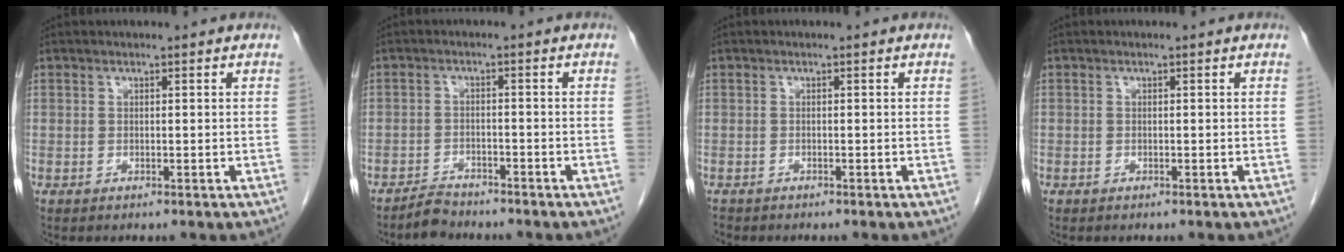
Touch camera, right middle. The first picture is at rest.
{"total": 2.9, "force": [-2.8, 0.7, 0.1], "torque": [-0.005, -0.005, -0.049]}
{"total": 1.4, "force": [-1.2, 0.5, 0.3], "torque": [-0.011, -0.002, -0.019]}
{"total": 0.0}